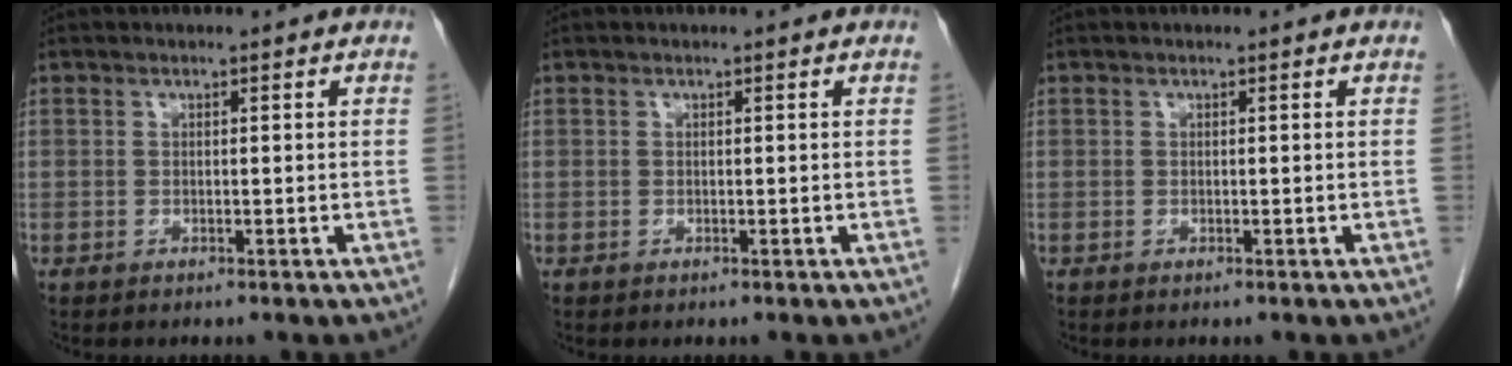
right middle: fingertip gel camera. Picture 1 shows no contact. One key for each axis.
{"total": 0.0}
{"total": 0.0}